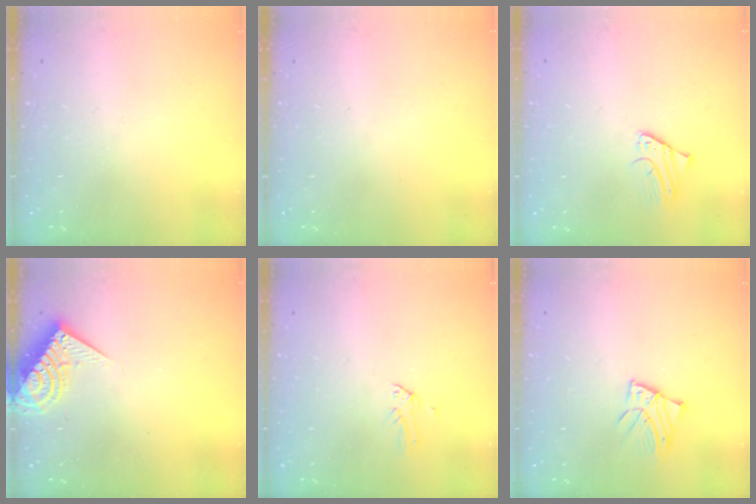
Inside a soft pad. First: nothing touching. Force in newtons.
{"total": 0.0}
{"total": 1.9, "press": 1.9, "slide": 0.1}
{"total": 8.1, "press": 8.1, "slide": 0.7}
{"total": 0.0}
{"total": 3.0, "press": 3.0, "slide": 0.5}